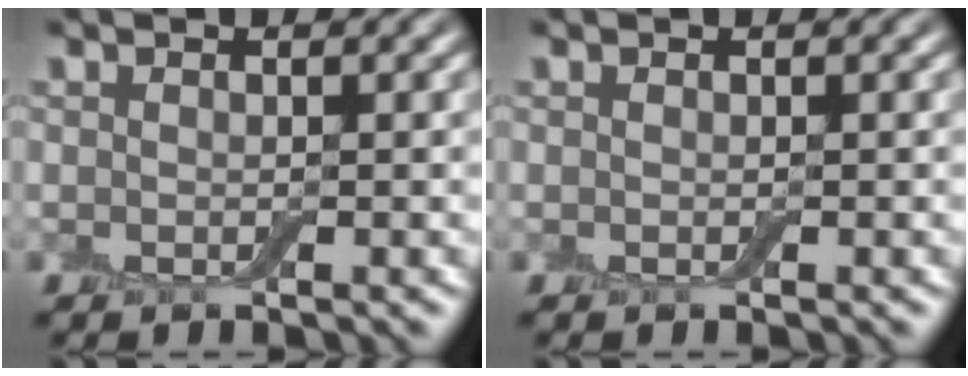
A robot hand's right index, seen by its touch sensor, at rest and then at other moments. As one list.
[{"total": 0.0}]